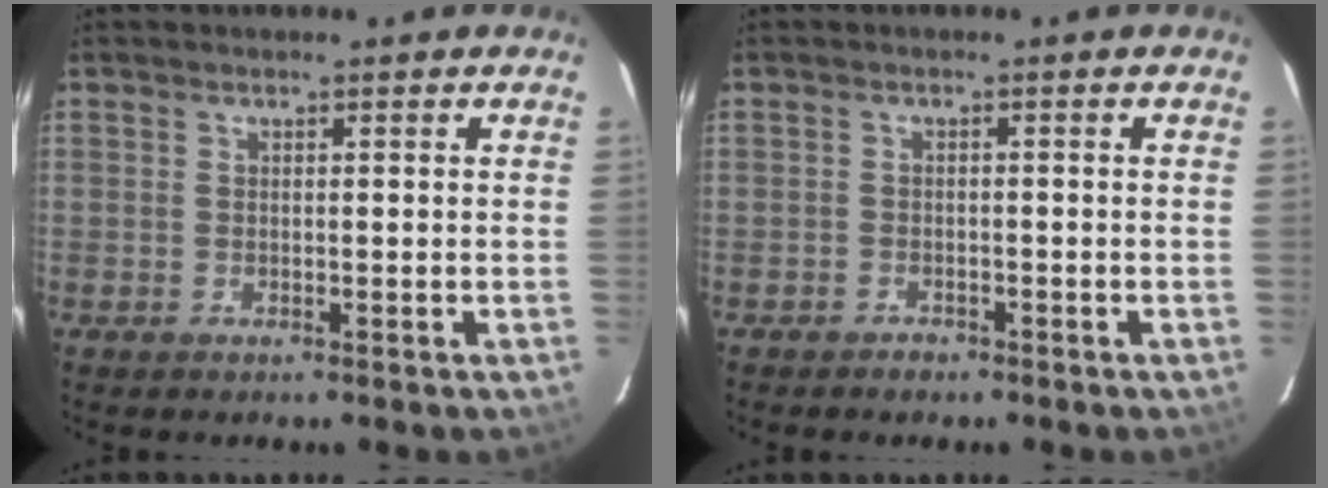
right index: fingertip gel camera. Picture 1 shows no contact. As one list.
[{"total": 1.9, "force": [-1.5, 1.1, 0.2], "torque": [-0.012, 0.002, -0.025]}]